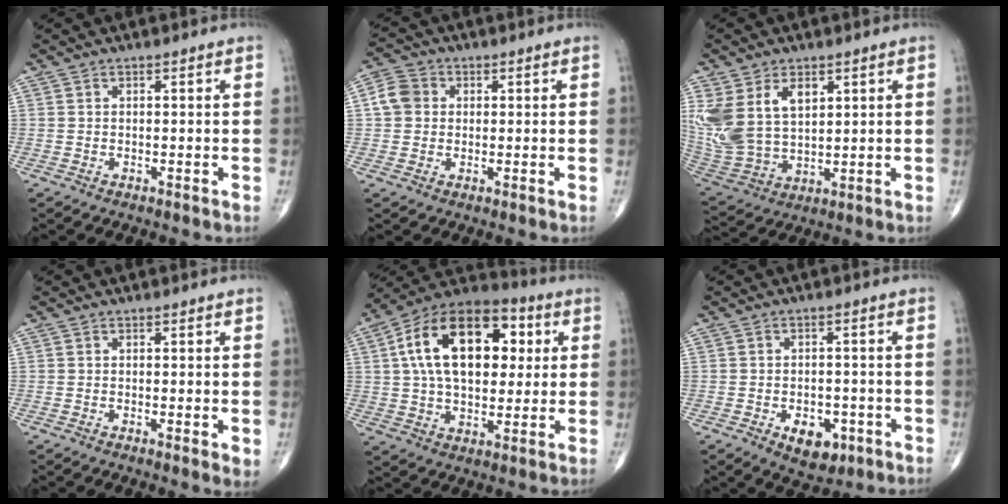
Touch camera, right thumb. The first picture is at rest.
{"total": 5.1, "force": [0.6, 4.5, 2.3], "torque": [-0.035, 0.011, 0.003]}
{"total": 16.1, "force": [5.6, 10.4, 11.0], "torque": [-0.240, -0.014, 0.128]}
{"total": 2.2, "force": [-0.1, 0.5, 2.2], "torque": [-0.035, -0.008, -0.004]}
{"total": 22.8, "force": [5.2, 13.3, 17.7], "torque": [-0.272, 0.015, 0.077]}
{"total": 6.9, "force": [-2.8, 4.3, 4.7], "torque": [-0.046, 0.009, -0.031]}